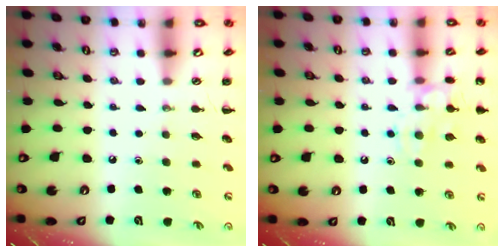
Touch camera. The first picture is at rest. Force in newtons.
{"total": 12.7, "press": 12.6, "slide": 0.8}